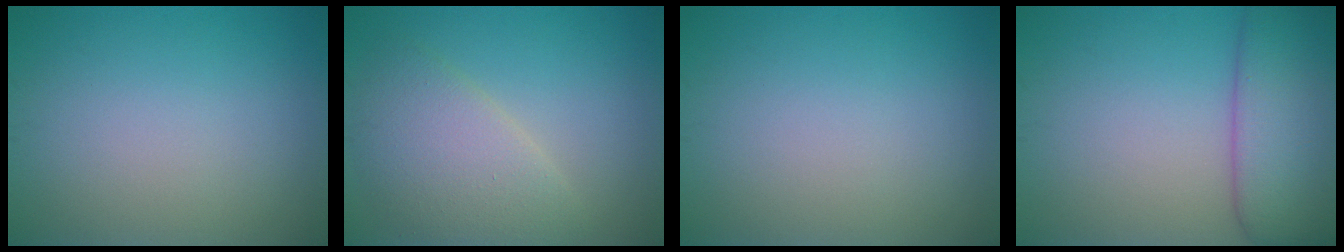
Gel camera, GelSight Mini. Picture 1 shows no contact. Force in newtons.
{"total": 4.9, "press": 4.9, "slide": 0.2}
{"total": 0.0}
{"total": 7.1, "press": 7.1, "slide": 0.6}